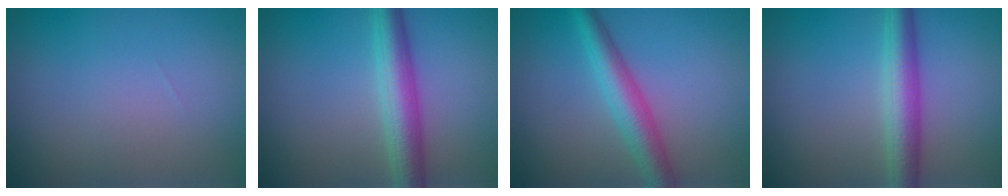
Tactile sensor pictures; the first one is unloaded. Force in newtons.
{"total": 4.7, "press": 4.7, "slide": 0.1}
{"total": 4.0, "press": 4.0, "slide": 0.1}
{"total": 4.3, "press": 4.3, "slide": 0.1}